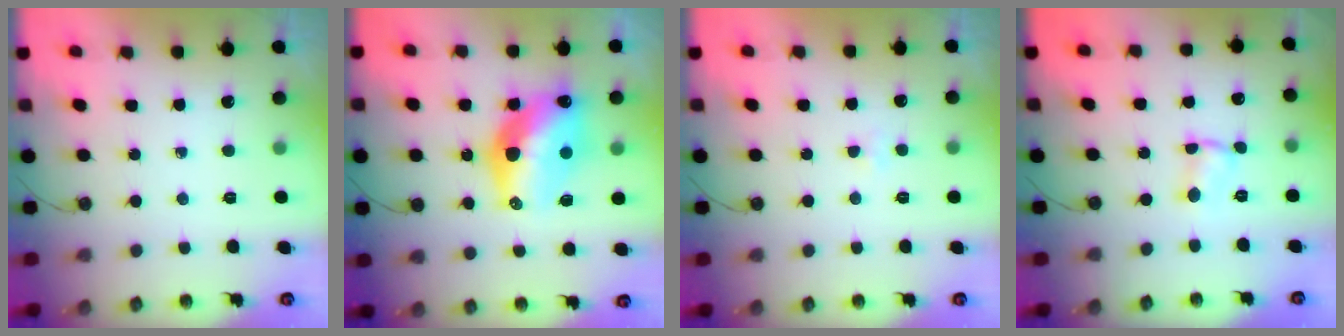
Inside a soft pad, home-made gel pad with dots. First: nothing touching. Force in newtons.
{"total": 14.9, "press": 14.9, "slide": 1.2}
{"total": 2.4, "press": 2.3, "slide": 0.6}
{"total": 2.5, "press": 2.5, "slide": 0.1}